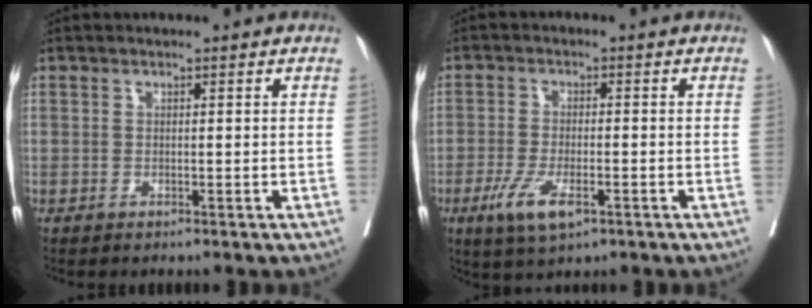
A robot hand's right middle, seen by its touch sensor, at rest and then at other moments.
{"total": 6.4, "force": [-3.1, 2.0, 5.2], "torque": [-0.105, -0.012, -0.050]}